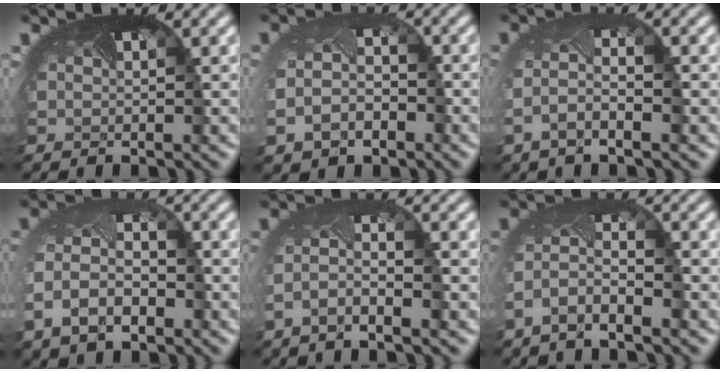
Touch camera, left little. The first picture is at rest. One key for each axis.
{"total": 4.5, "fx": -2.0, "fy": 3.1, "fz": 2.6, "tx": -0.063, "ty": -0.023, "tz": -0.027}
{"total": 3.4, "fx": -1.5, "fy": 0.9, "fz": 3.0, "tx": -0.072, "ty": -0.004, "tz": -0.030}
{"total": 5.5, "fx": -2.4, "fy": 3.5, "fz": 3.5, "tx": -0.083, "ty": -0.017, "tz": -0.042}
{"total": 3.2, "fx": -1.7, "fy": 0.5, "fz": 2.7, "tx": -0.058, "ty": -0.006, "tz": -0.037}
{"total": 3.1, "fx": -2.3, "fy": 0.7, "fz": 2.0, "tx": -0.055, "ty": -0.005, "tz": -0.051}